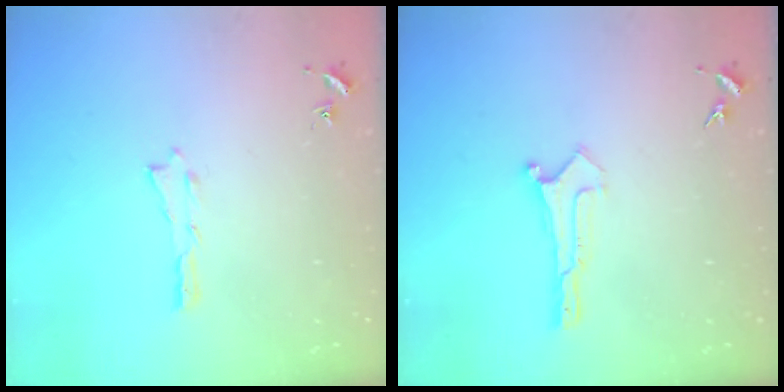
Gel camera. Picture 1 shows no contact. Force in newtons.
{"total": 0.0}